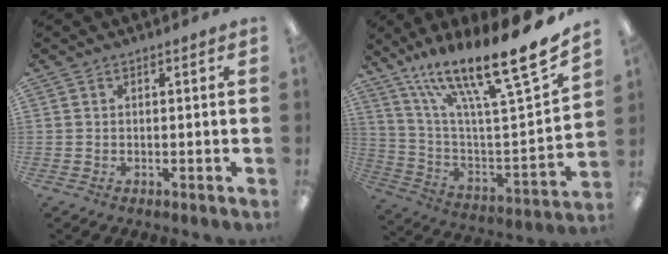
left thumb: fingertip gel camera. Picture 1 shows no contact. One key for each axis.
{"total": 21.1, "fx": 16.7, "fy": 2.2, "fz": 12.8, "tx": -0.196, "ty": -0.130, "tz": 0.263}